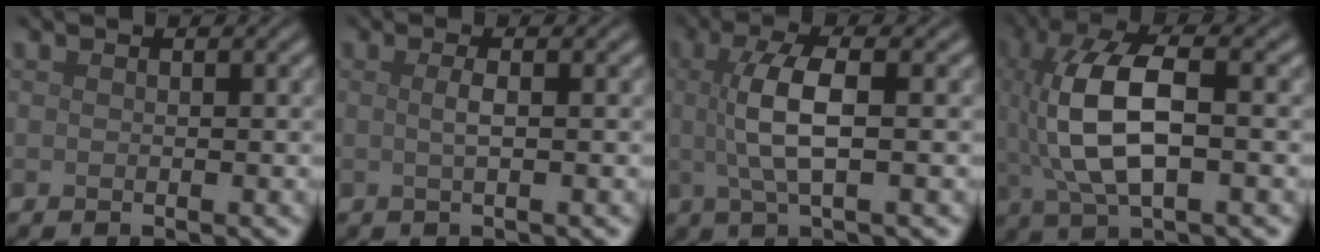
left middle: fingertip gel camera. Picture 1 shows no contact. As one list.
[{"total": 1.4, "force": [0.1, 0.4, 1.4], "torque": [-0.025, 0.004, -0.001]}, {"total": 4.8, "force": [0.4, 1.3, 4.6], "torque": [-0.096, 0.005, 0.008]}, {"total": 8.5, "force": [0.3, 3.6, 7.7], "torque": [-0.165, 0.008, 0.006]}]